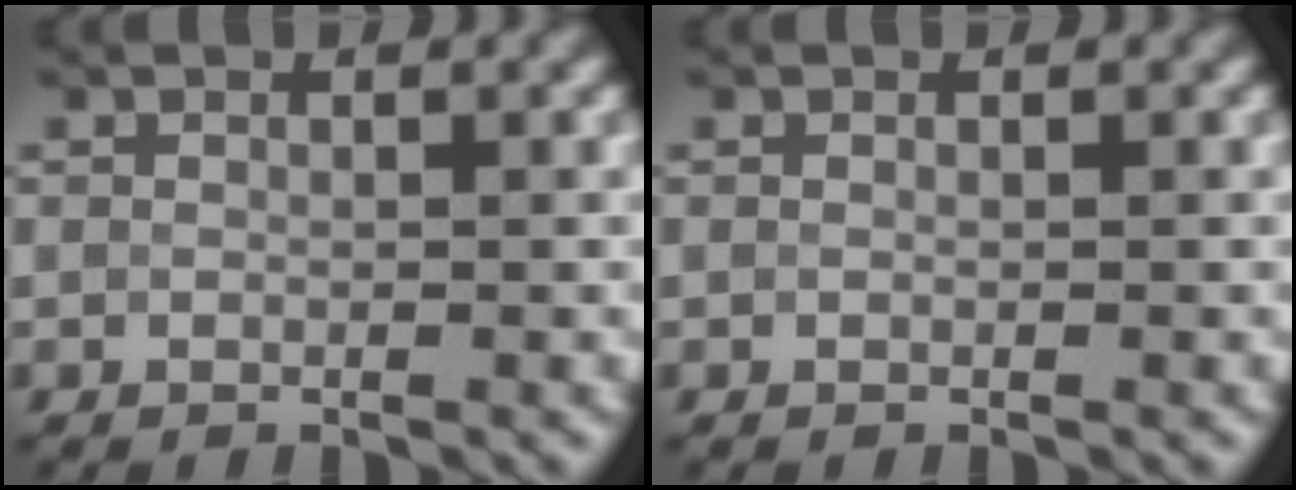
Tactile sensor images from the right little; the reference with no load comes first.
{"total": 0.0}